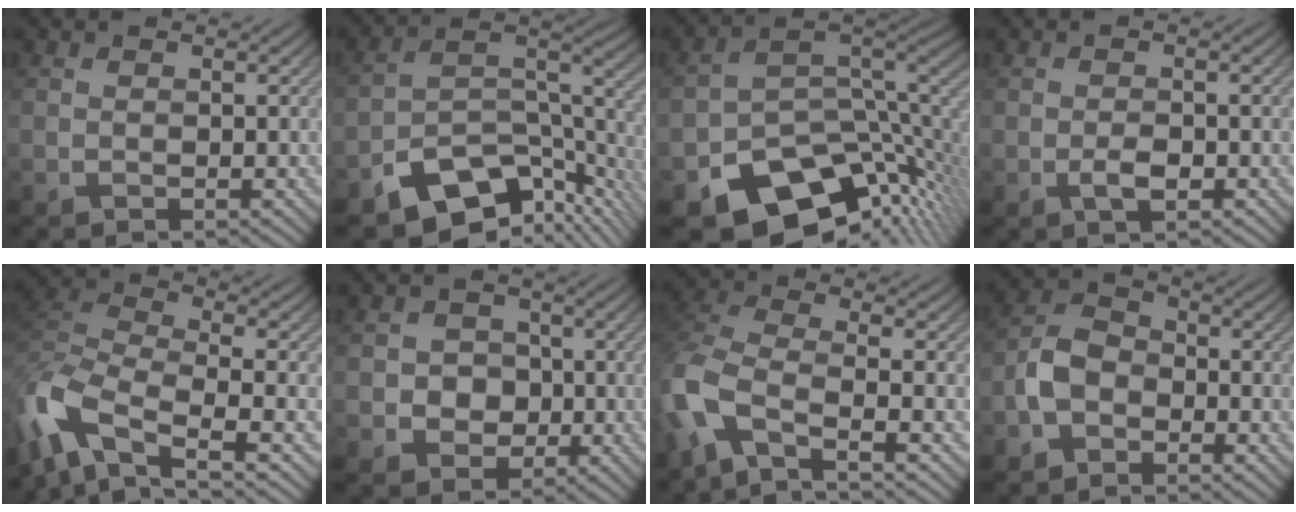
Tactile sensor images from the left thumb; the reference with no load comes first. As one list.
[{"total": 12.4, "force": [-8.8, 5.5, 6.8], "torque": [-0.108, -0.018, -0.152]}, {"total": 13.2, "force": [-8.5, 7.1, 7.3], "torque": [-0.122, -0.028, -0.129]}, {"total": 2.1, "force": [-0.9, 1.0, 1.6], "torque": [-0.029, -0.001, -0.016]}, {"total": 12.3, "force": [-7.4, 5.3, 8.3], "torque": [-0.213, -0.017, -0.139]}, {"total": 4.5, "force": [-0.7, 4.1, 1.7], "torque": [-0.027, 0.003, -0.032]}, {"total": 9.7, "force": [-5.3, 3.6, 7.3], "torque": [-0.172, -0.012, -0.120]}, {"total": 5.1, "force": [-2.5, 3.4, 2.7], "torque": [-0.057, 0.006, -0.062]}]